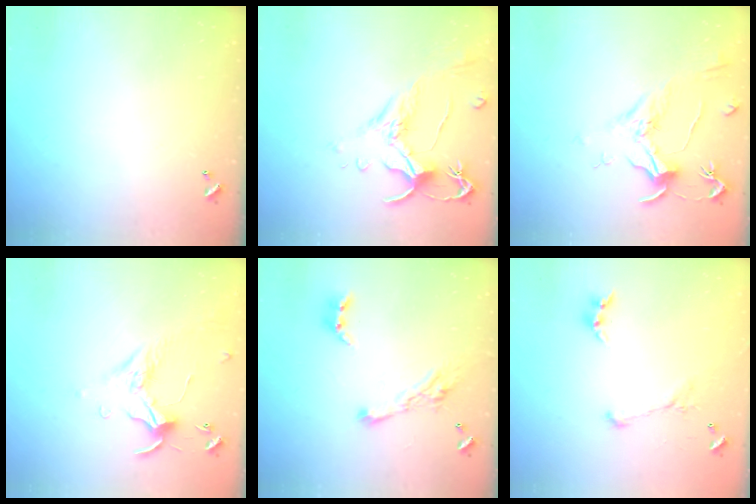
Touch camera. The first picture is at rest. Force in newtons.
{"total": 1.5, "press": 1.0, "slide": 1.1}
{"total": 2.0, "press": 1.8, "slide": 0.8}
{"total": 0.0}
{"total": 9.2, "press": 9.1, "slide": 1.1}
{"total": 2.8, "press": 2.6, "slide": 0.9}